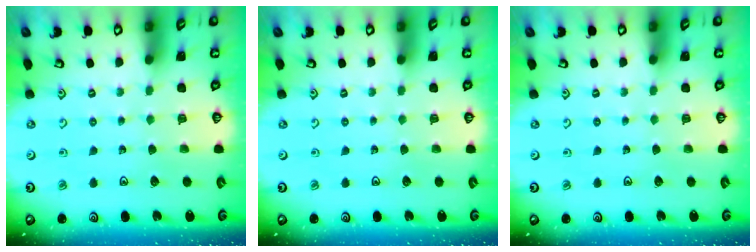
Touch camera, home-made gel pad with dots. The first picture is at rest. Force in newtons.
{"total": 0.0}
{"total": 0.0}